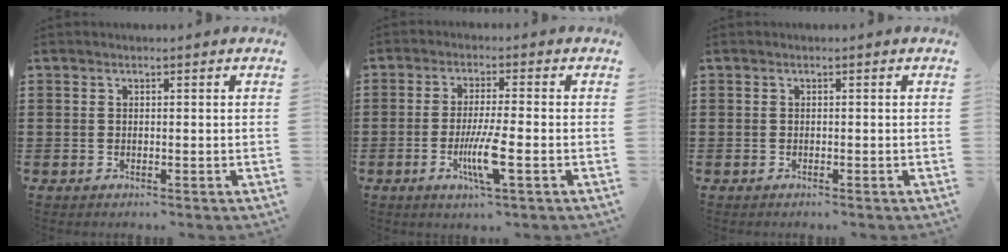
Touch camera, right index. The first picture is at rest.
{"total": 7.0, "force": [-2.1, 0.8, 6.7], "torque": [-0.137, -0.019, -0.043]}
{"total": 0.0}